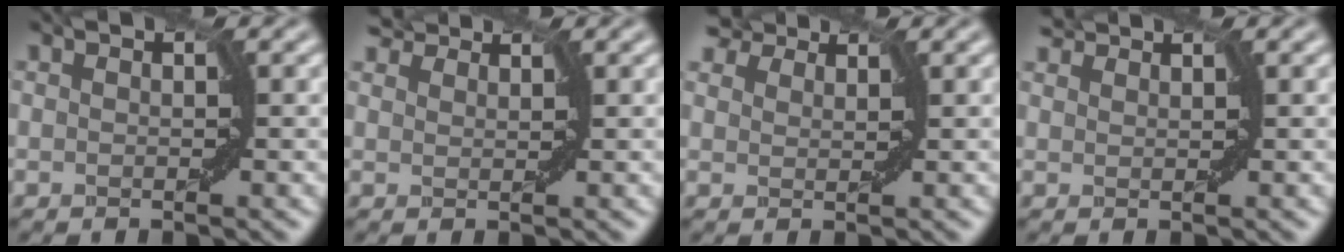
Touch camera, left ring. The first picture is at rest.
{"total": 3.1, "force": [2.9, 0.9, 0.8], "torque": [-0.019, 0.003, 0.048]}
{"total": 4.8, "force": [3.9, 2.2, 1.8], "torque": [-0.049, 0.009, 0.063]}
{"total": 1.9, "force": [1.9, 0.3, 0.3], "torque": [-0.008, 0.007, 0.034]}